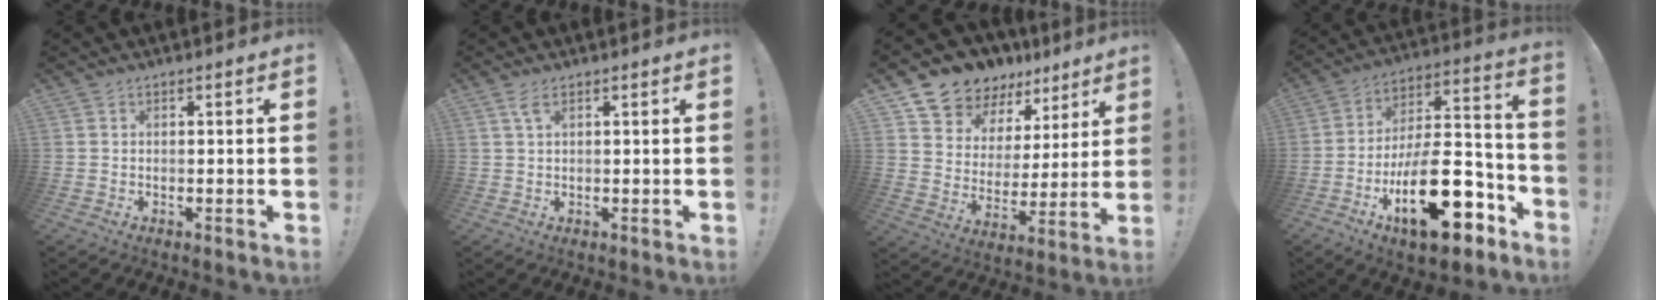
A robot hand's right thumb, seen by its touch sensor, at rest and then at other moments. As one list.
[{"total": 2.6, "force": [1.2, 0.7, 2.2], "torque": [-0.044, 0.000, 0.020]}, {"total": 10.3, "force": [8.7, 5.5, 0.5], "torque": [-0.028, -0.081, 0.165]}, {"total": 26.1, "force": [-10.7, 11.5, 20.9], "torque": [-0.340, 0.068, -0.165]}]